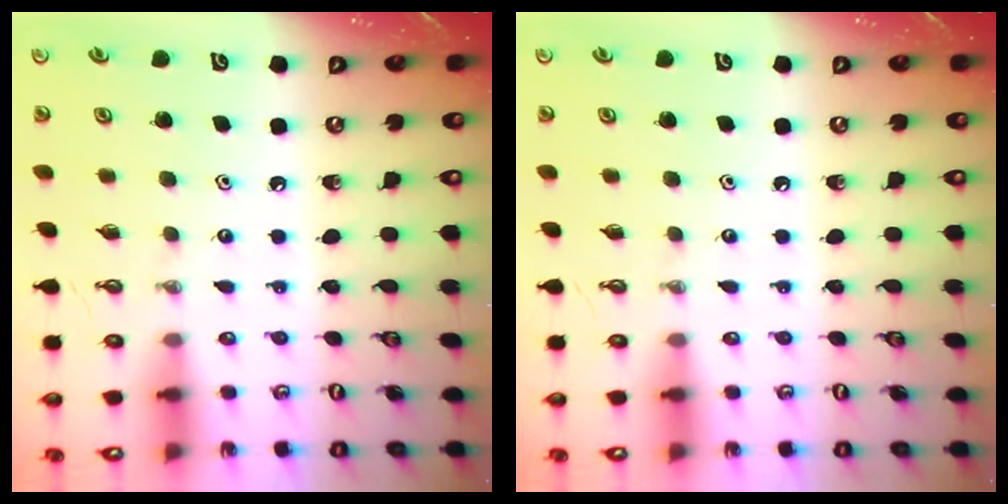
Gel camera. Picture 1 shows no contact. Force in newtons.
{"total": 0.0}